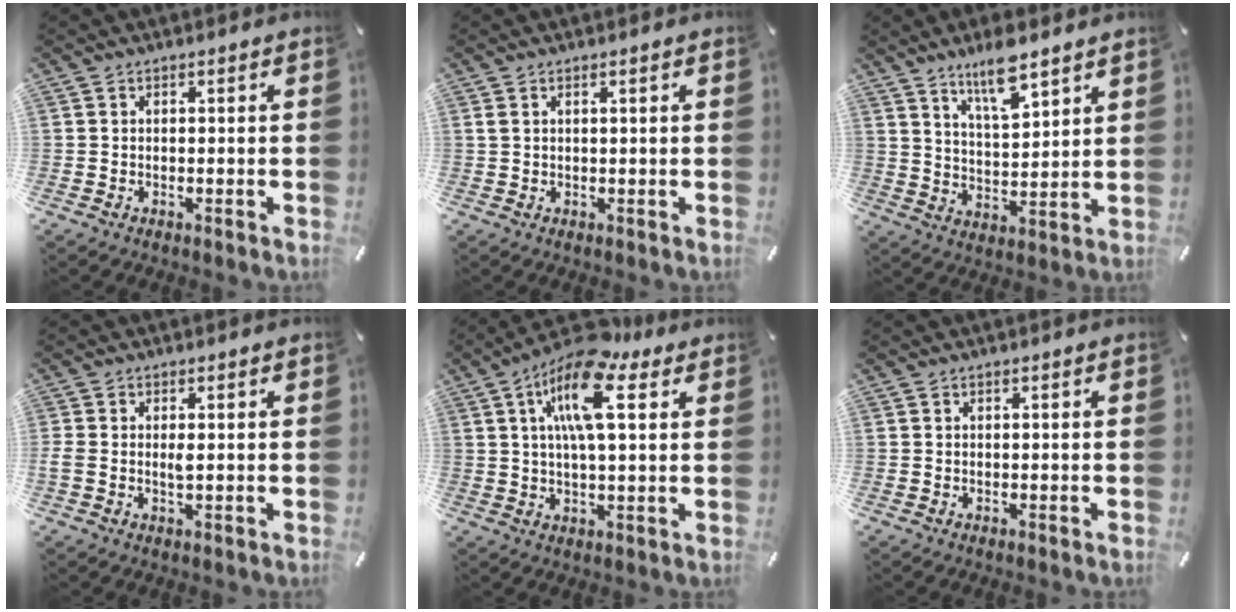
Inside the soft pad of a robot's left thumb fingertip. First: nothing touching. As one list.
[{"total": 1.0, "force": [0.4, 0.3, 0.9], "torque": [-0.019, 0.002, 0.007]}, {"total": 9.4, "force": [7.5, 2.6, 5.1], "torque": [-0.087, -0.039, 0.131]}, {"total": 2.2, "force": [0.0, 0.9, 2.0], "torque": [-0.040, 0.000, -0.001]}, {"total": 15.2, "force": [6.8, 5.9, 12.2], "torque": [-0.222, -0.019, 0.112]}, {"total": 0.0}]